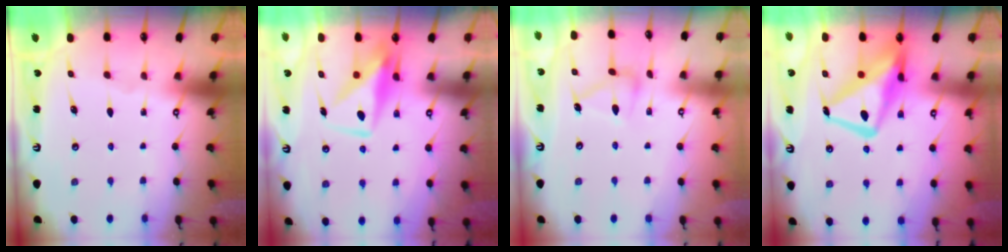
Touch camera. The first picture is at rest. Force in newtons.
{"total": 10.7, "press": 10.6, "slide": 0.5}
{"total": 9.3, "press": 9.2, "slide": 0.5}
{"total": 14.6, "press": 14.5, "slide": 1.4}